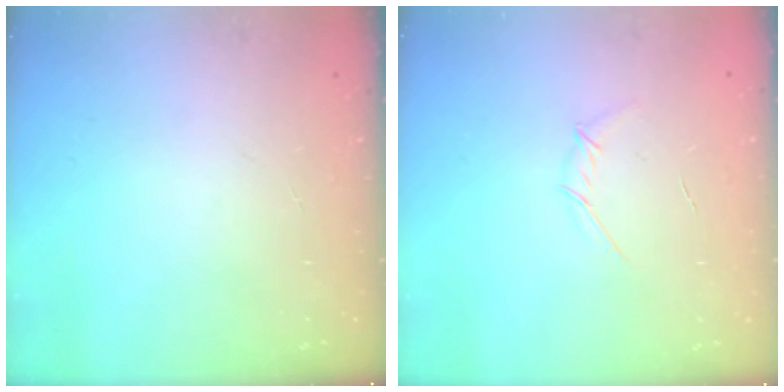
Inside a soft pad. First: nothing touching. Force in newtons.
{"total": 3.6, "press": 3.6, "slide": 0.7}